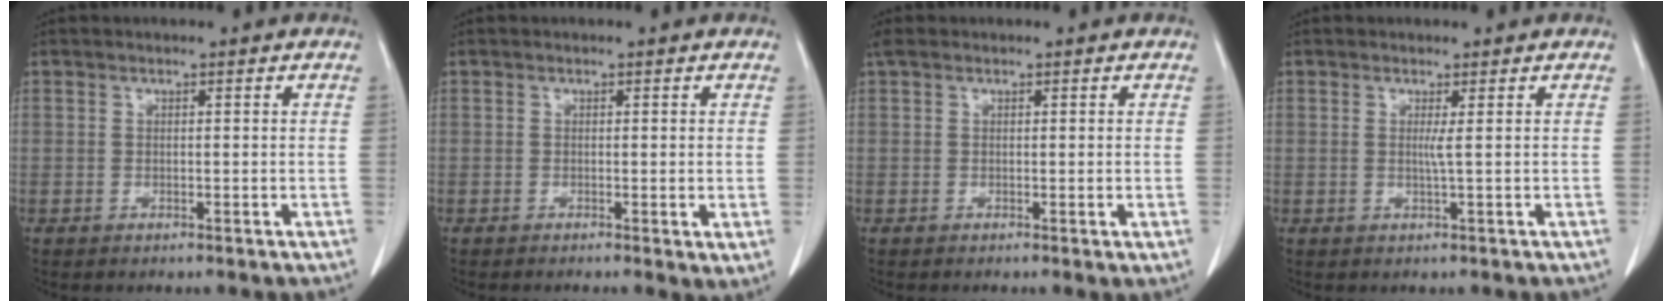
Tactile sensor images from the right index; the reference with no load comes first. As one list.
[{"total": 1.9, "force": [-0.4, 0.4, 1.8], "torque": [-0.025, -0.007, -0.007]}, {"total": 2.2, "force": [0.8, 0.9, 1.9], "torque": [-0.044, 0.013, 0.018]}, {"total": 1.1, "force": [0.2, -0.5, 1.0], "torque": [-0.019, -0.002, 0.002]}]